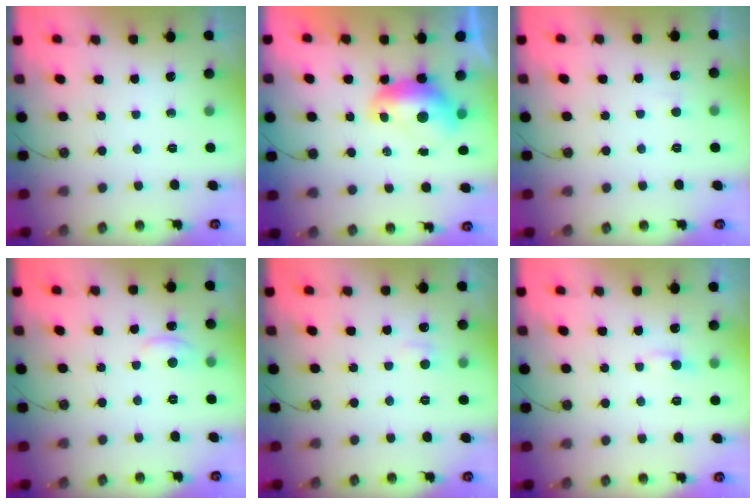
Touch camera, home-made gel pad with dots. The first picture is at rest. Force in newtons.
{"total": 1.6, "press": 1.6, "slide": 0.4}
{"total": 2.6, "press": 2.5, "slide": 0.4}
{"total": 2.0, "press": 1.9, "slide": 0.4}
{"total": 0.9, "press": 0.6, "slide": 0.6}
{"total": 1.8, "press": 1.7, "slide": 0.5}